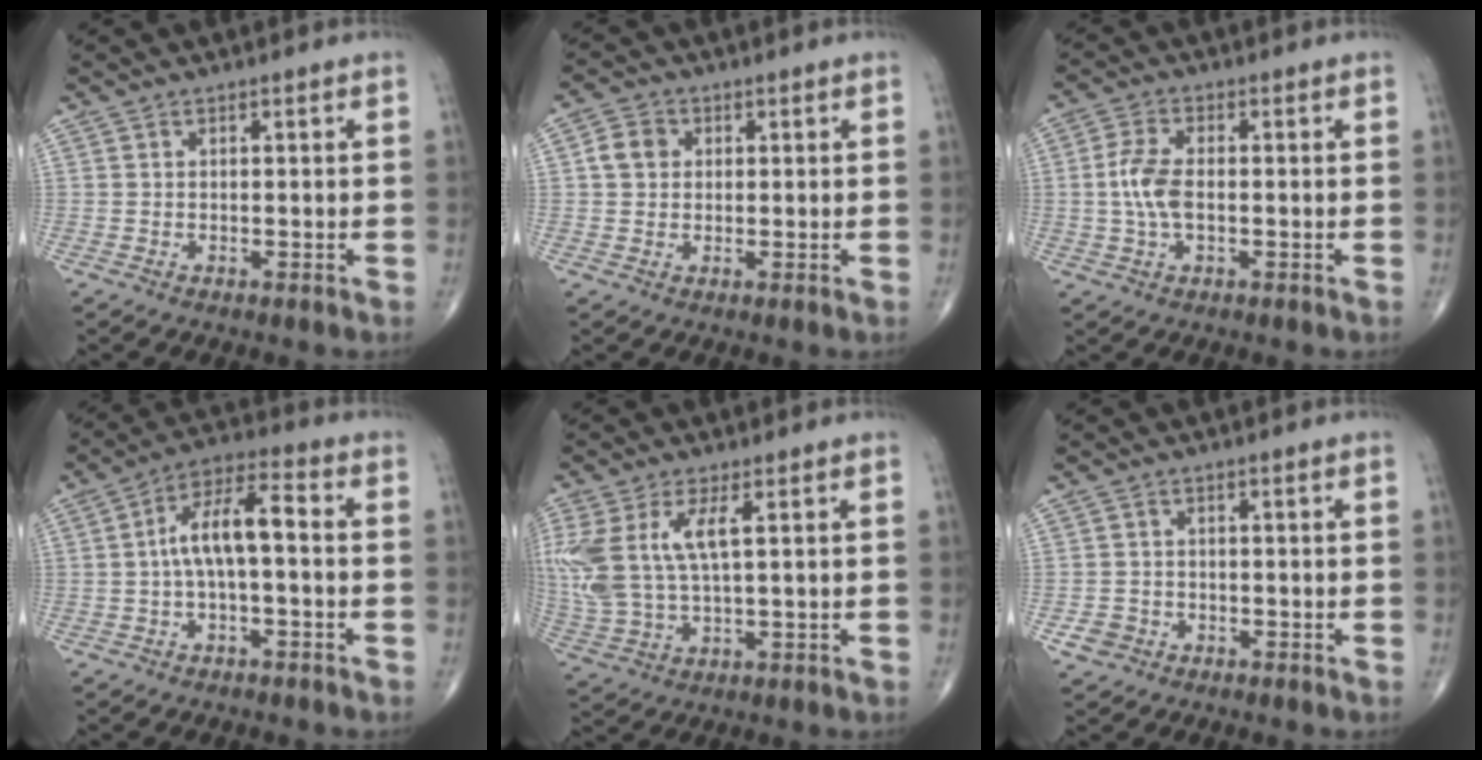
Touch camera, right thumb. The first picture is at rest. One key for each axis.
{"total": 4.4, "fx": 0.7, "fy": 3.7, "fz": 2.2, "tx": -0.031, "ty": 0.007, "tz": 0.008}
{"total": 6.4, "fx": -0.4, "fy": 3.2, "fz": 5.5, "tx": -0.125, "ty": 0.008, "tz": -0.011}
{"total": 9.3, "fx": -0.5, "fy": 3.4, "fz": 8.6, "tx": -0.165, "ty": 0.043, "tz": -0.015}
{"total": 13.7, "fx": 3.2, "fy": 5.9, "fz": 11.9, "tx": -0.294, "ty": -0.001, "tz": 0.074}
{"total": 2.8, "fx": -1.2, "fy": 2.4, "fz": 0.6, "tx": 0.000, "ty": 0.011, "tz": -0.021}